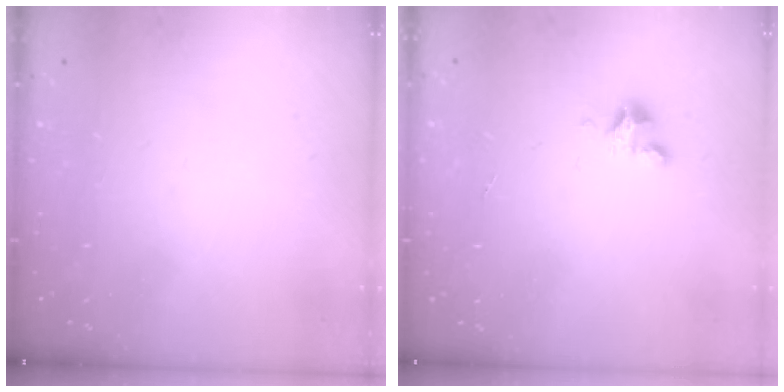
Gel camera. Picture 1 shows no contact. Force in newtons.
{"total": 2.5, "press": 2.5, "slide": 0.2}